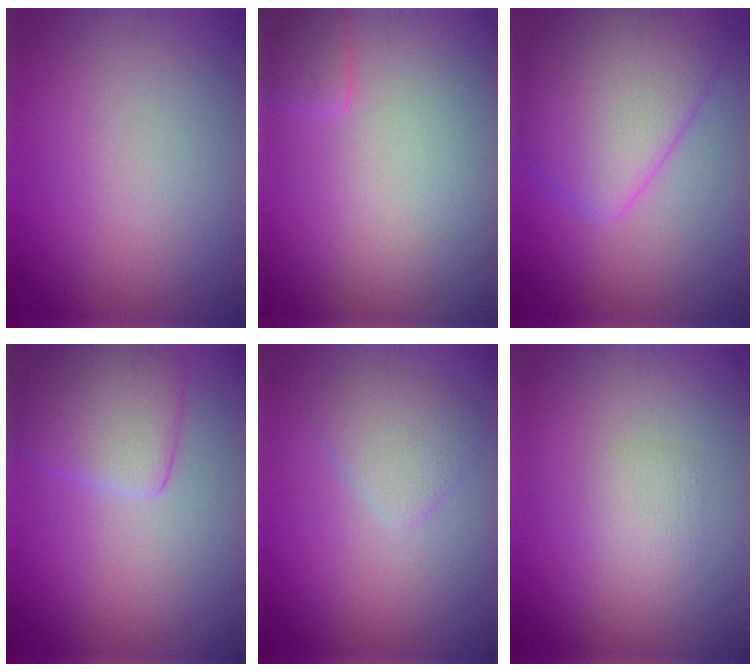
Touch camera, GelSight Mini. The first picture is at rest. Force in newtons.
{"total": 1.5, "press": 1.5, "slide": 0.1}
{"total": 7.0, "press": 7.0, "slide": 0.5}
{"total": 4.4, "press": 4.4, "slide": 0.4}
{"total": 2.5, "press": 2.5, "slide": 0.2}
{"total": 1.4, "press": 1.4, "slide": 0.1}